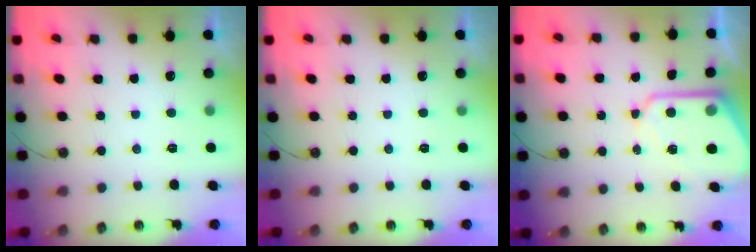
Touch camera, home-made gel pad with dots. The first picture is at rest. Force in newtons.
{"total": 0.0}
{"total": 10.5, "press": 10.5, "slide": 0.8}